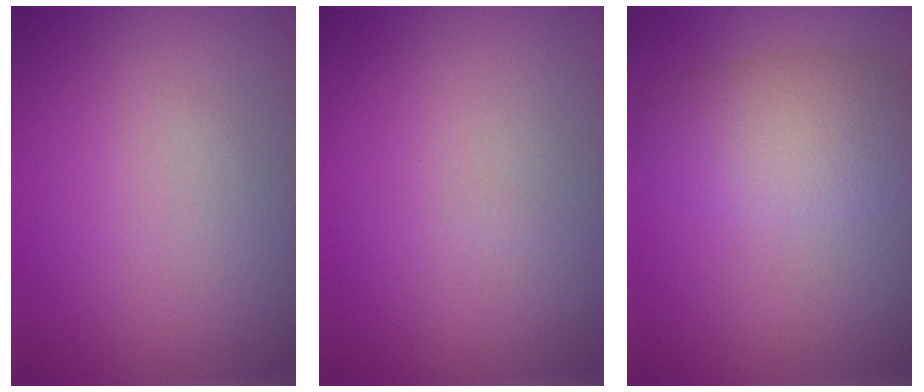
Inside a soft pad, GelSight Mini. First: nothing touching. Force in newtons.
{"total": 0.0}
{"total": 3.6, "press": 3.6, "slide": 0.3}